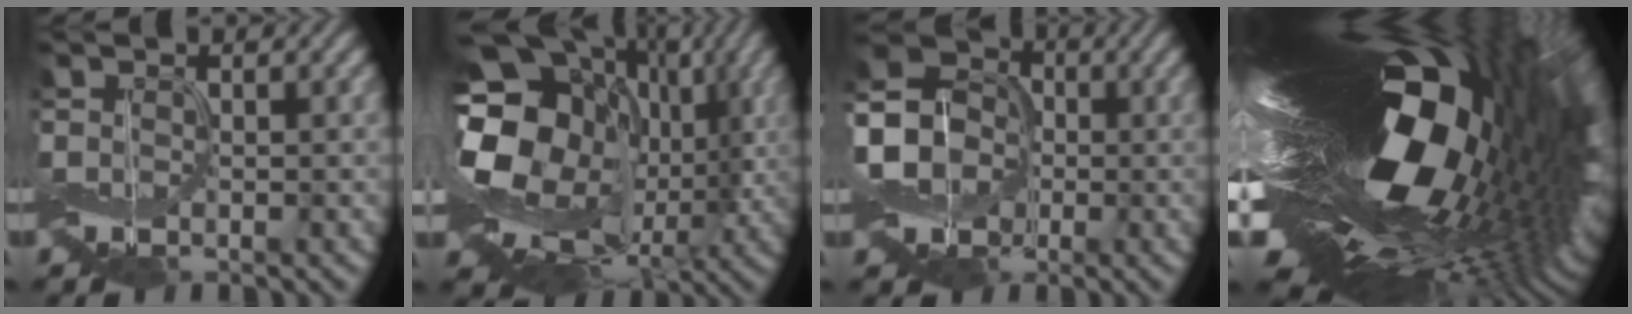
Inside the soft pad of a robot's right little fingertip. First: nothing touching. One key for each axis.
{"total": 16.8, "fx": 0.9, "fy": 13.1, "fz": 10.5, "tx": -0.199, "ty": -0.011, "tz": 0.032}
{"total": 9.6, "fx": -1.7, "fy": 8.4, "fz": 4.4, "tx": -0.106, "ty": -0.002, "tz": -0.069}
{"total": 19.6, "fx": 2.9, "fy": 8.1, "fz": 17.6, "tx": -0.289, "ty": -0.024, "tz": 0.038}